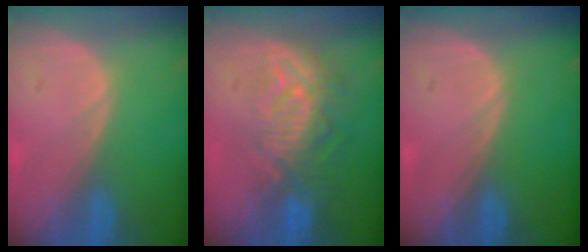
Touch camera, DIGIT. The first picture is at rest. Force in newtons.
{"total": 9.5, "press": 8.2, "slide": 4.7}
{"total": 0.0}